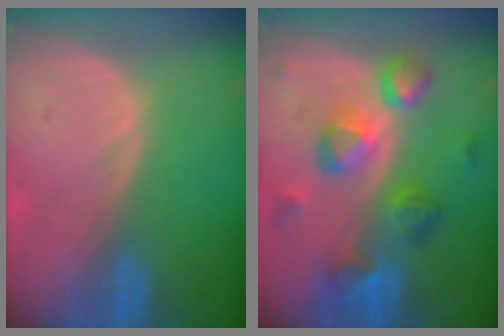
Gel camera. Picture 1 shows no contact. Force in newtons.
{"total": 9.2, "press": 8.4, "slide": 3.8}